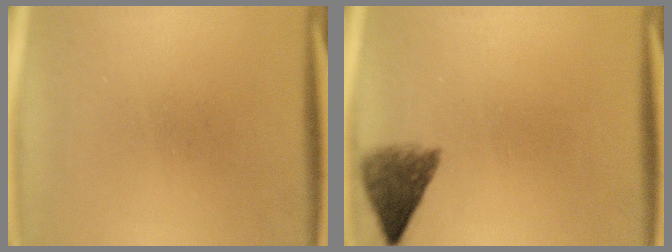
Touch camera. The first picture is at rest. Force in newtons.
{"total": 5.0}